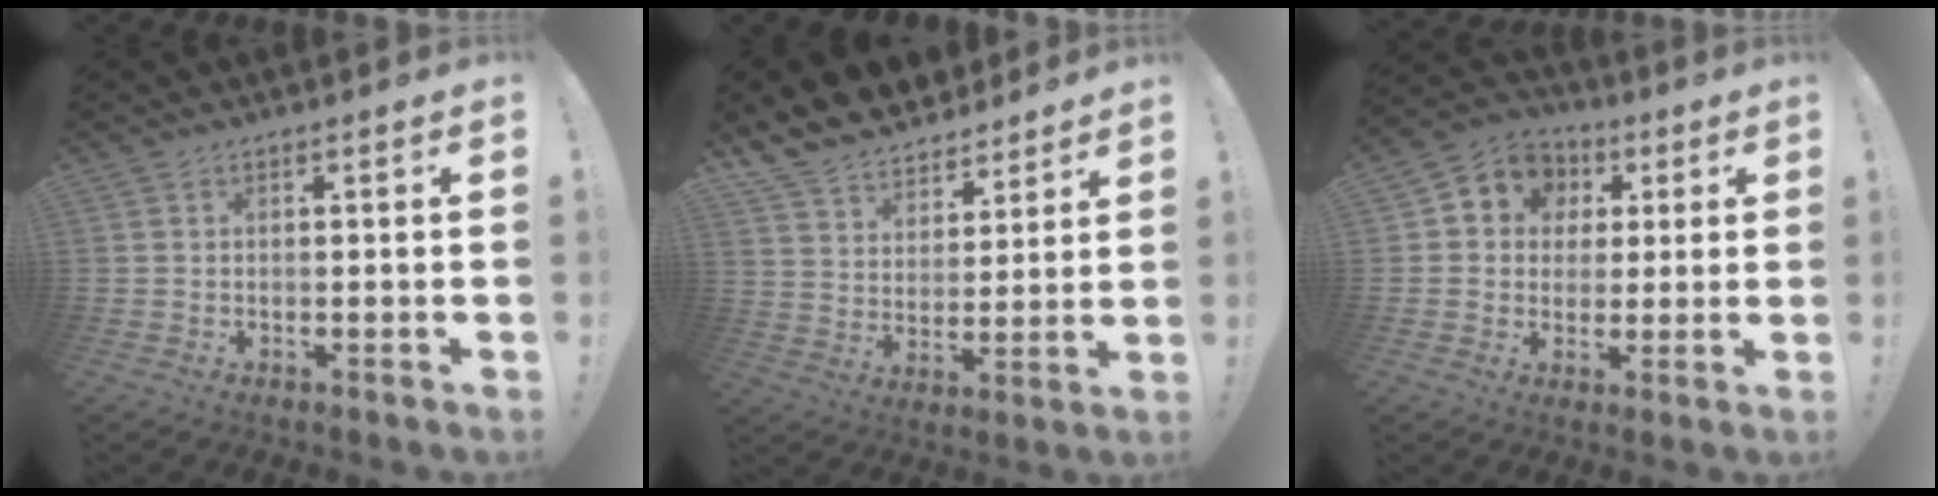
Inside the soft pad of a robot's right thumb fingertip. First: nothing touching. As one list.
[{"total": 9.8, "force": [8.5, 4.9, 1.1], "torque": [-0.037, -0.074, 0.164]}, {"total": 8.8, "force": [2.1, 8.1, 2.9], "torque": [-0.040, -0.007, 0.045]}]